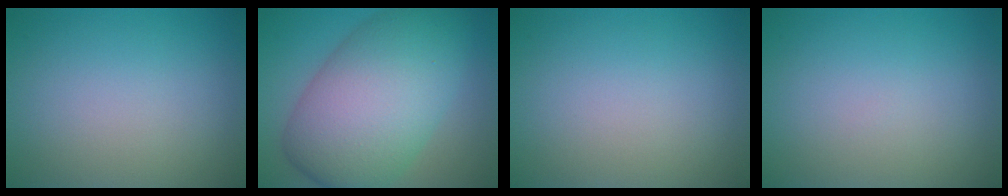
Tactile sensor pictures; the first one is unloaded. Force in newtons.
{"total": 11.8, "press": 11.8, "slide": 0.2}
{"total": 0.0}
{"total": 0.0}